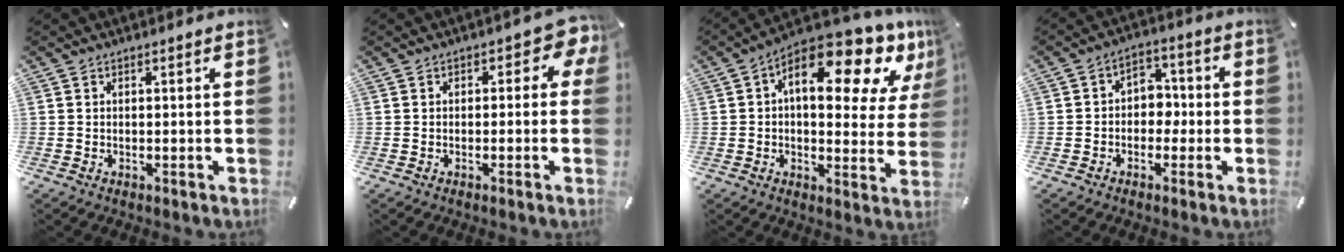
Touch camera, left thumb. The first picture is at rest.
{"total": 4.1, "force": [0.7, 2.5, 3.1], "torque": [-0.040, 0.001, 0.005]}
{"total": 18.1, "force": [9.3, 7.8, 13.3], "torque": [-0.185, -0.065, 0.148]}
{"total": 5.3, "force": [-1.5, 4.5, 2.4], "torque": [-0.034, 0.010, -0.034]}